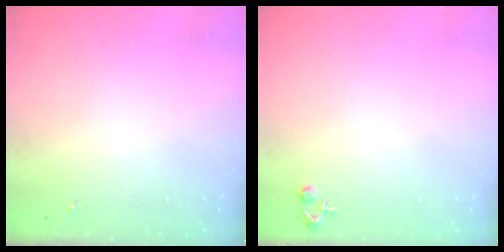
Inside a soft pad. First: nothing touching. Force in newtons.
{"total": 4.7, "press": 4.7, "slide": 0.2}